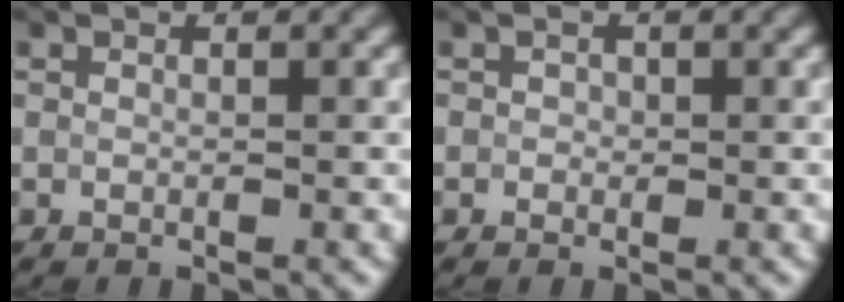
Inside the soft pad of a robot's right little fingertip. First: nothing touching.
{"total": 0.7, "force": [0.1, 0.7, 0.1], "torque": [0.005, -0.004, -0.001]}